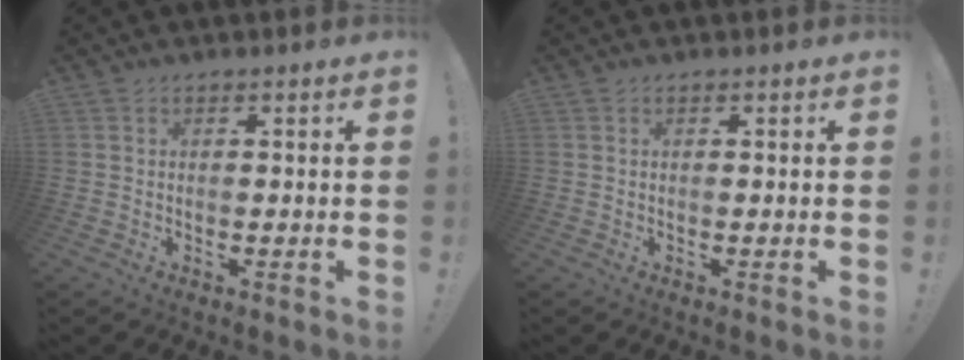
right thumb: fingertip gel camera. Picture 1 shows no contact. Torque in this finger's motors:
{"motor_torque": [0.00, 0.00, 0.00, 0.00, 0.02]}